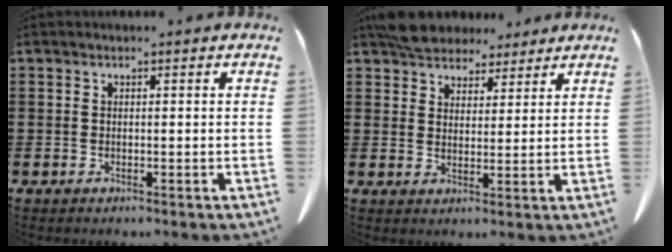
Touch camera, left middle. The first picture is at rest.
{"total": 5.6, "force": [5.1, 2.2, 1.0], "torque": [-0.038, -0.003, 0.100]}